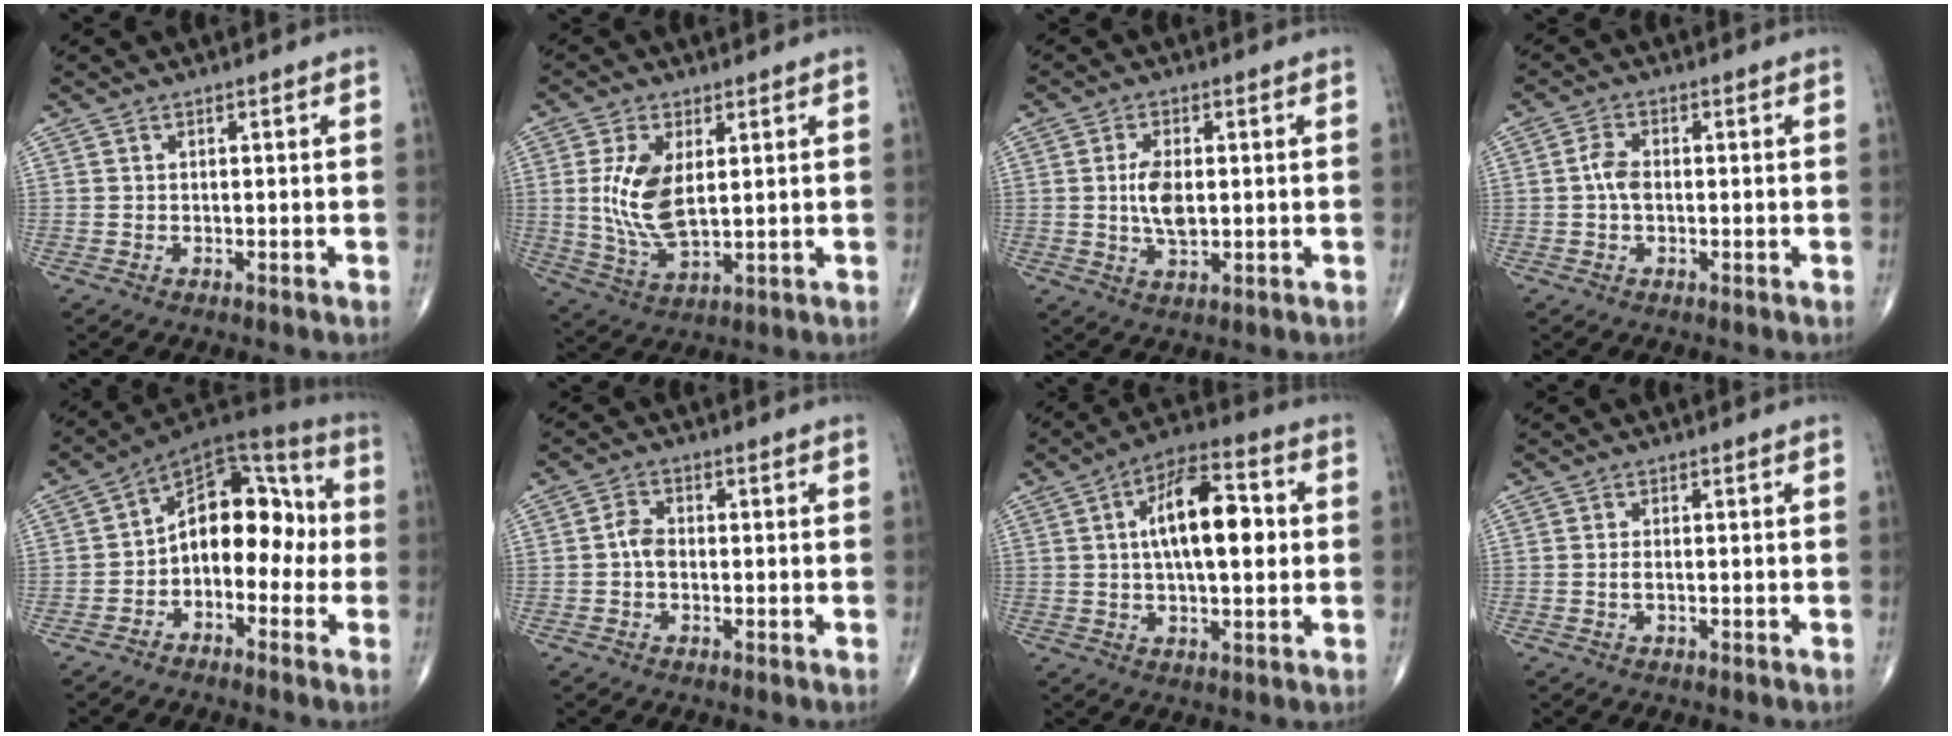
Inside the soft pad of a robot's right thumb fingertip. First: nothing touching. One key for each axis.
{"total": 10.6, "fx": 1.8, "fy": 5.3, "fz": 9.0, "tx": -0.179, "ty": -0.014, "tz": 0.045}
{"total": 6.1, "fx": 0.3, "fy": 3.1, "fz": 5.3, "tx": -0.103, "ty": -0.005, "tz": 0.005}
{"total": 3.3, "fx": -0.2, "fy": 2.0, "fz": 2.7, "tx": -0.057, "ty": 0.007, "tz": -0.009}
{"total": 14.1, "fx": -1.7, "fy": 9.0, "fz": 10.8, "tx": -0.119, "ty": 0.052, "tz": -0.045}
{"total": 2.9, "fx": -0.4, "fy": 2.0, "fz": 2.1, "tx": -0.033, "ty": 0.009, "tz": -0.014}
{"total": 15.0, "fx": 2.1, "fy": 6.6, "fz": 13.3, "tx": -0.204, "ty": 0.018, "tz": 0.027}
{"total": 0.9, "fx": -0.2, "fy": 0.3, "fz": 0.9, "tx": -0.018, "ty": -0.003, "tz": -0.004}